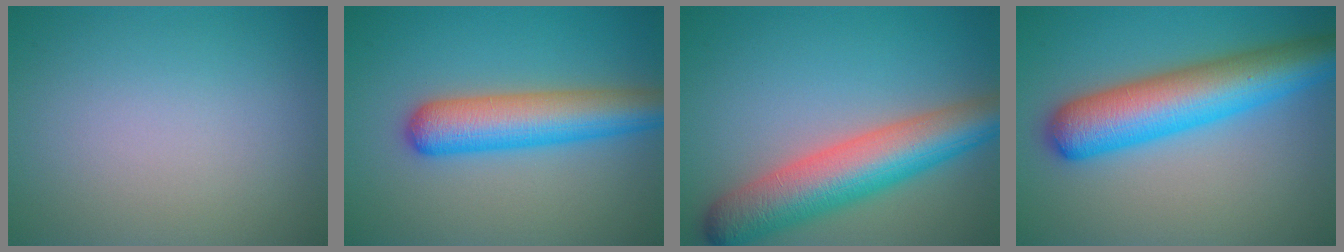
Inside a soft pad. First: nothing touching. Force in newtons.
{"total": 6.5, "press": 6.5, "slide": 0.3}
{"total": 8.6, "press": 8.6, "slide": 0.5}
{"total": 9.0, "press": 9.0, "slide": 0.3}